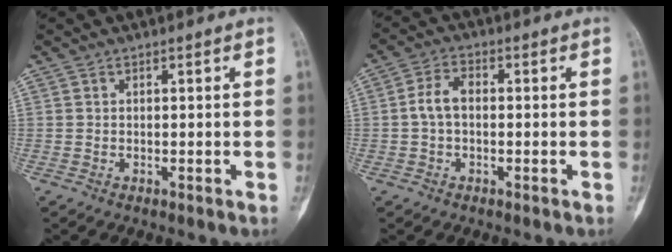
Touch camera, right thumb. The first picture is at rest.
{"total": 4.6, "force": [-0.3, 2.9, 3.6], "torque": [-0.069, 0.017, -0.011]}